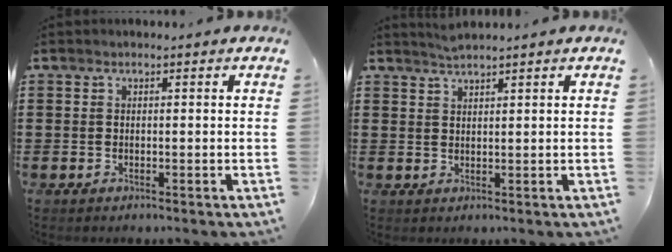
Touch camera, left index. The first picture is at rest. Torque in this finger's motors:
{"motor_torque": [0.34, -0.33, 0.00, 0.03]}